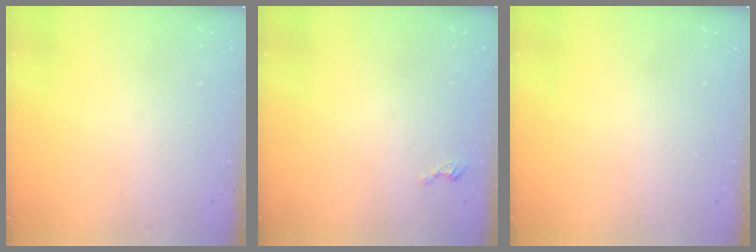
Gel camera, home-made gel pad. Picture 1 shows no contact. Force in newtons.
{"total": 2.3, "press": 2.3, "slide": 0.3}
{"total": 0.0}